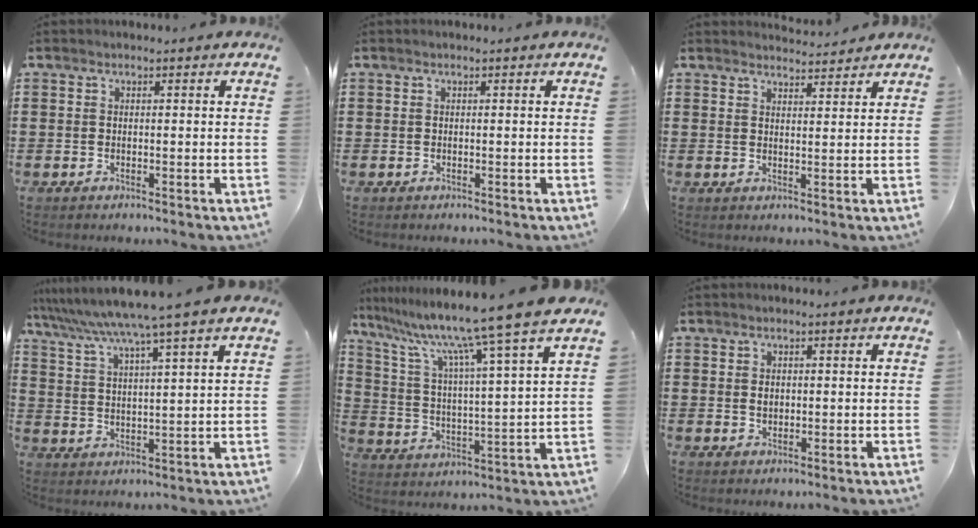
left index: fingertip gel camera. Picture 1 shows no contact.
{"total": 0.0}
{"total": 2.7, "force": [2.7, 0.1, 0.2], "torque": [-0.003, -0.012, 0.049]}
{"total": 6.7, "force": [5.5, -1.4, 3.5], "torque": [-0.089, -0.039, 0.089]}
{"total": 11.3, "force": [9.4, -1.6, 6.0], "torque": [-0.157, -0.062, 0.145]}
{"total": 1.1, "force": [0.1, 0.8, 0.8], "torque": [-0.018, 0.006, 0.002]}